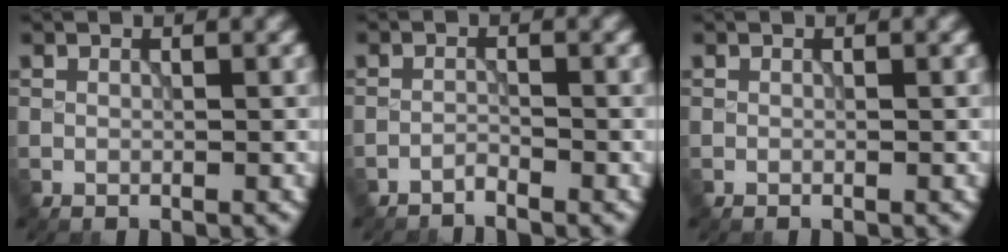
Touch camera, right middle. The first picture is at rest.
{"total": 1.1, "force": [-1.1, 0.0, 0.2], "torque": [0.001, 0.004, -0.025]}
{"total": 0.0}